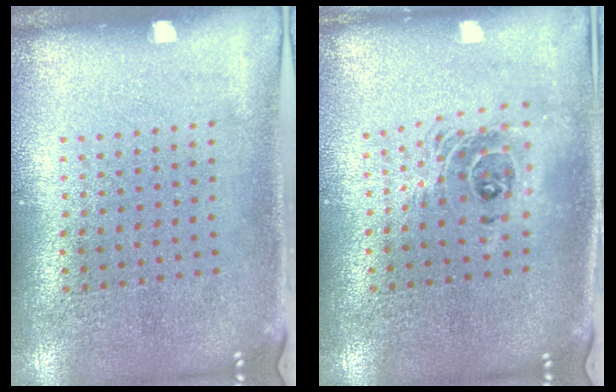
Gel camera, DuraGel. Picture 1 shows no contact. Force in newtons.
{"total": 1.7, "press": 1.4, "slide": 0.9}